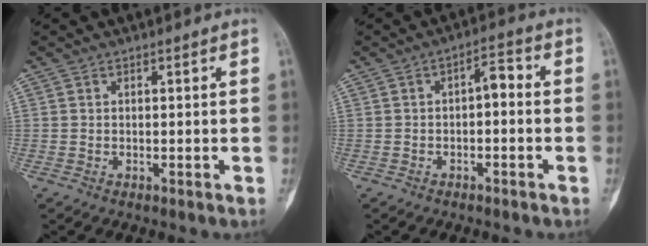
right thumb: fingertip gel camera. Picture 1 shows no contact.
{"total": 4.0, "force": [-0.7, 1.9, 3.4], "torque": [-0.043, 0.028, -0.018]}